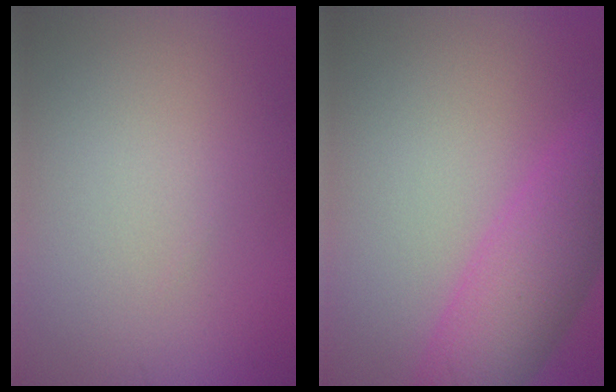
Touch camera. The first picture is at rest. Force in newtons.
{"total": 6.6, "press": 6.6, "slide": 0.1}